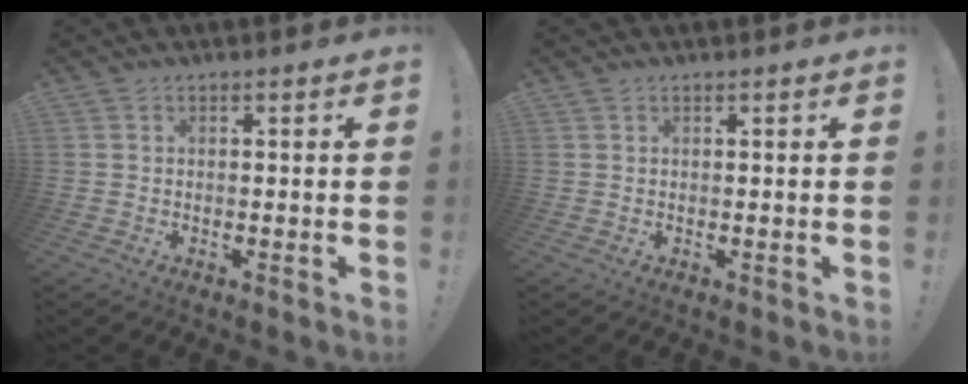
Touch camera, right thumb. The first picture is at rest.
{"total": 0.0}